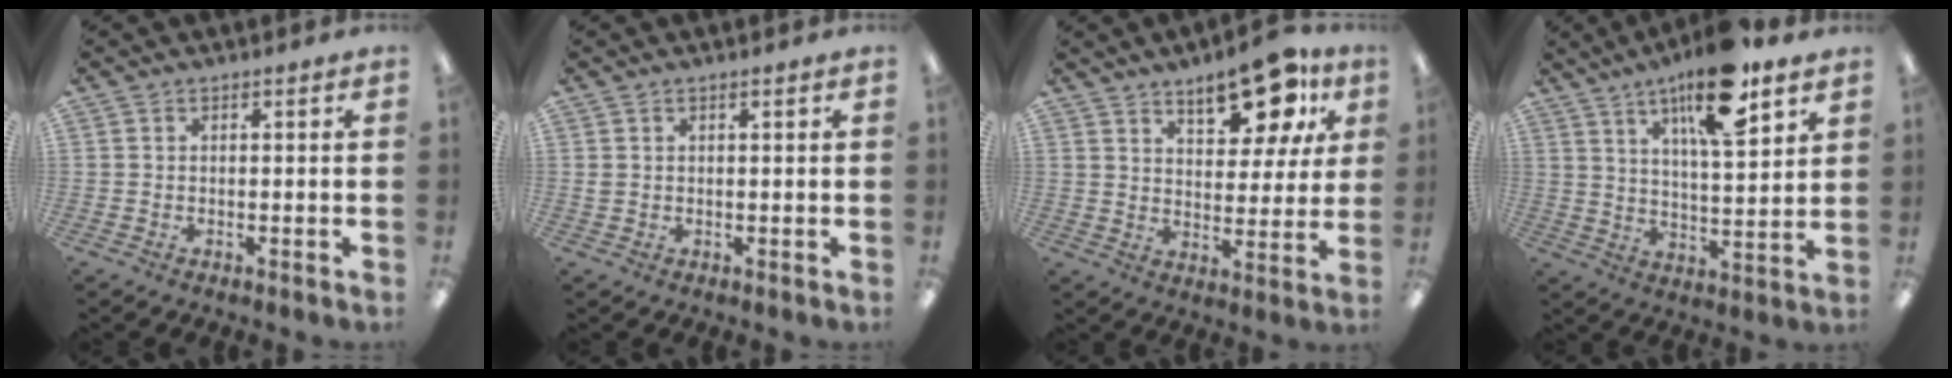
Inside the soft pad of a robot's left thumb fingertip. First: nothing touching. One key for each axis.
{"total": 1.0, "fx": 0.4, "fy": 0.7, "fz": 0.7, "tx": -0.014, "ty": 0.004, "tz": 0.007}
{"total": 14.9, "fx": 9.5, "fy": 6.4, "fz": 9.5, "tx": -0.123, "ty": -0.044, "tz": 0.158}
{"total": 15.7, "fx": 10.3, "fy": 4.3, "fz": 11.0, "tx": -0.172, "ty": -0.048, "tz": 0.164}